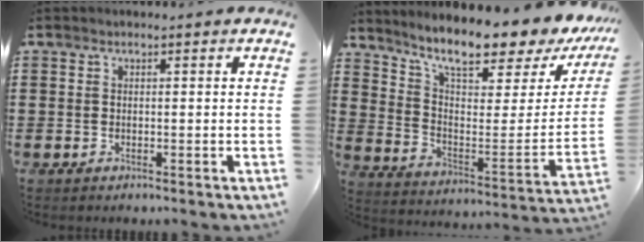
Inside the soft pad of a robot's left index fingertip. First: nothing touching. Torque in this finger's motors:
{"motor_torque": [2.13, -0.01, 0.77, 0.21]}